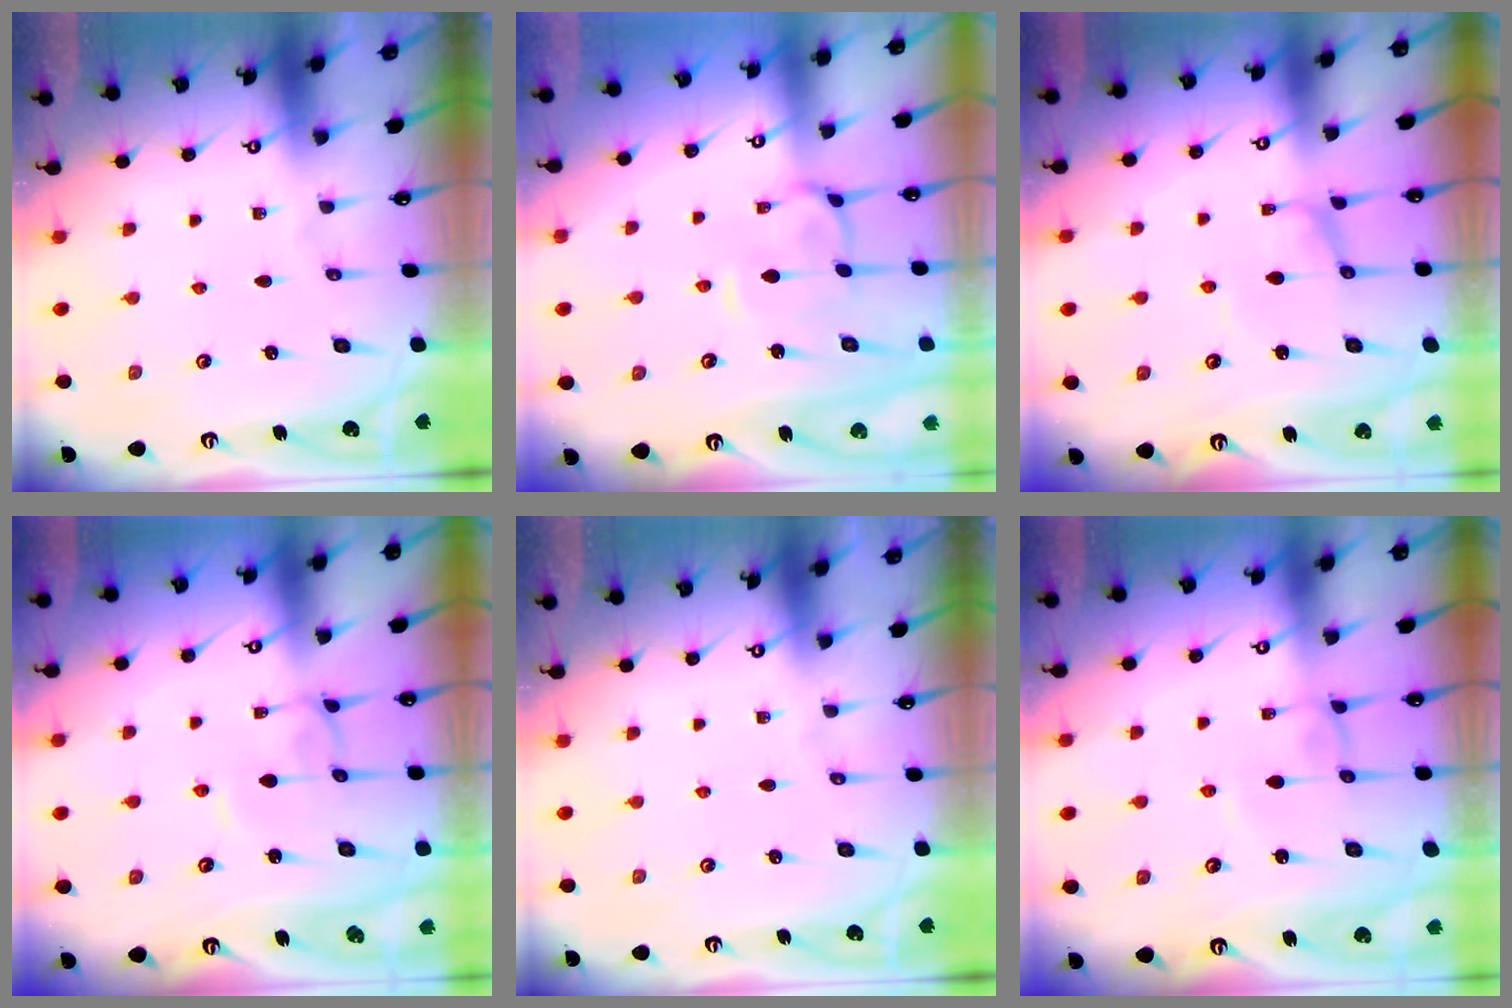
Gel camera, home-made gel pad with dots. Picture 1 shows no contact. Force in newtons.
{"total": 0.8, "press": 0.4, "slide": 0.7}
{"total": 0.9, "press": 0.7, "slide": 0.5}
{"total": 1.9, "press": 1.9, "slide": 0.3}
{"total": 0.0}
{"total": 1.5, "press": 1.4, "slide": 0.3}